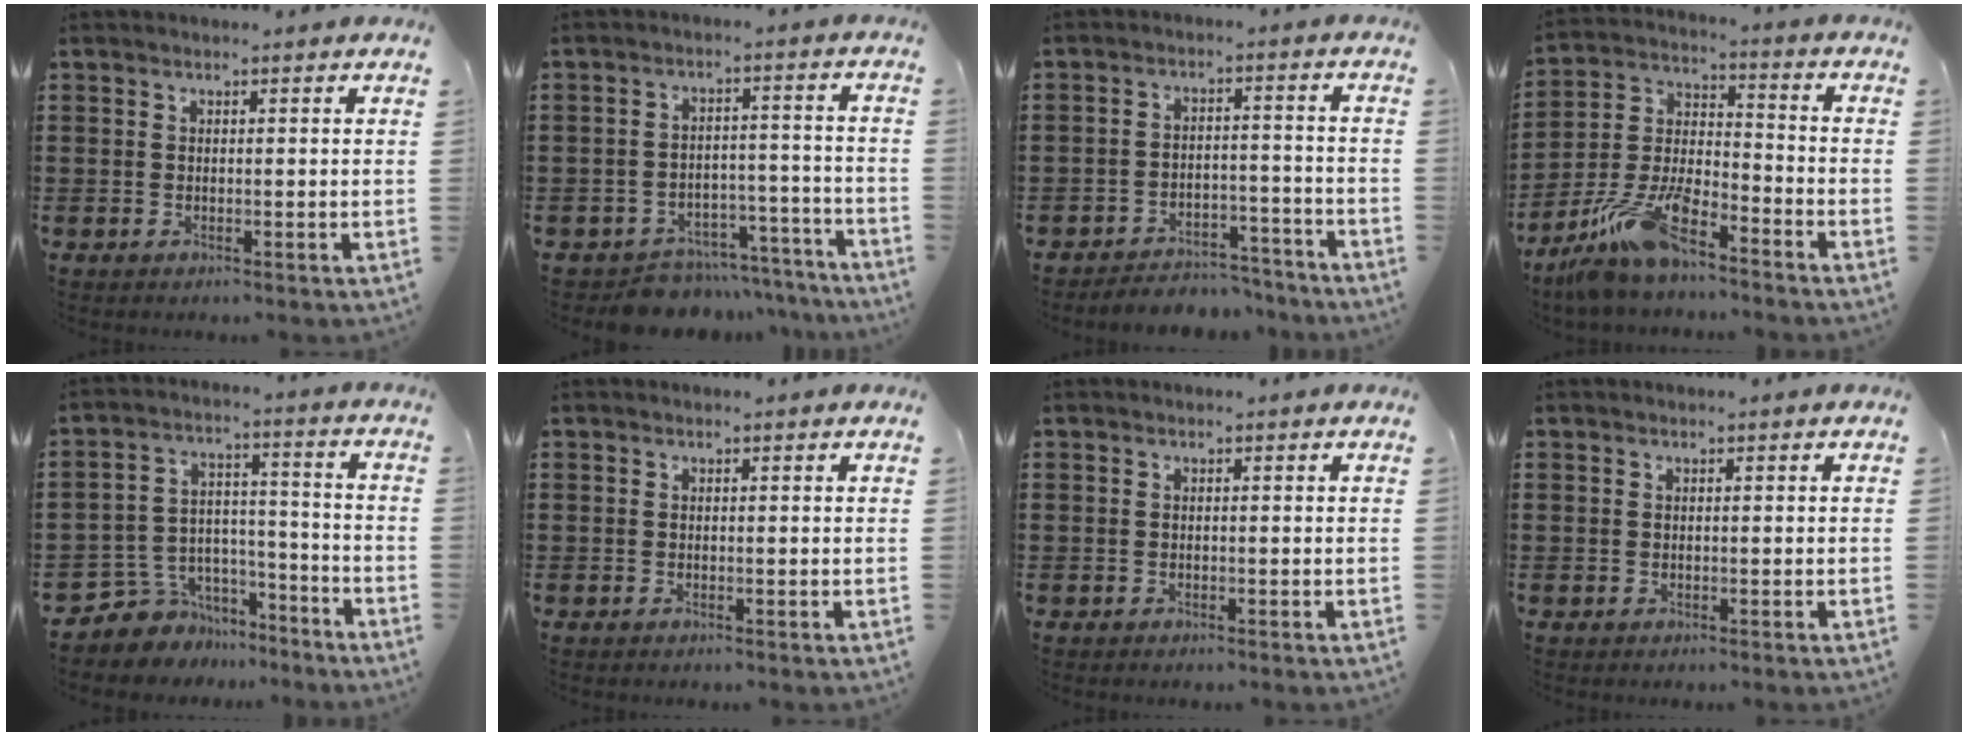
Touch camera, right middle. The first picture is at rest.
{"total": 6.0, "force": [-5.8, 1.5, 0.4], "torque": [-0.004, 0.023, -0.115]}
{"total": 4.6, "force": [-4.6, 0.7, 0.2], "torque": [-0.006, 0.010, -0.095]}
{"total": 10.5, "force": [-8.4, 2.6, 5.8], "torque": [-0.137, 0.010, -0.167]}
{"total": 5.9, "force": [-5.1, 3.0, -0.5], "torque": [-0.006, 0.008, -0.103]}
{"total": 0.0}
{"total": 0.0}
{"total": 0.0}